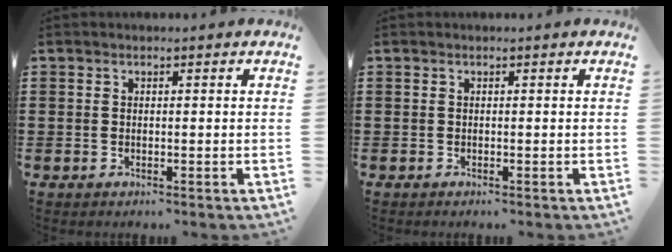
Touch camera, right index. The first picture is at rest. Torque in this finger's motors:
{"motor_torque": [-0.25, -0.35, -0.03, -0.04]}